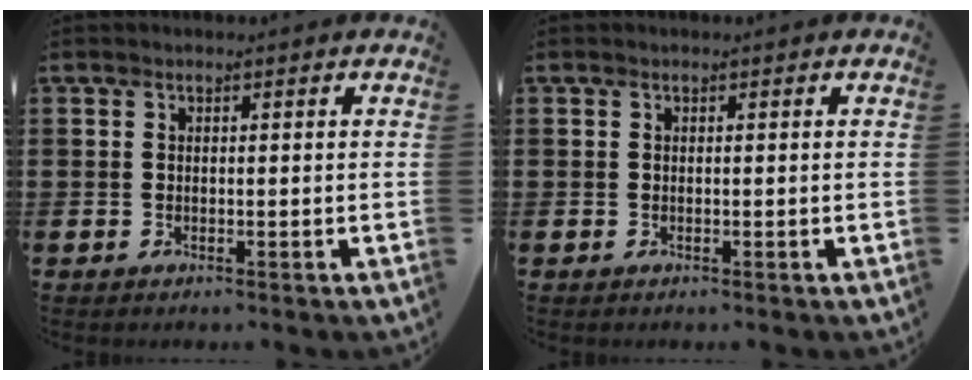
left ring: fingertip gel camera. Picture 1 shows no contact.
{"total": 0.0}